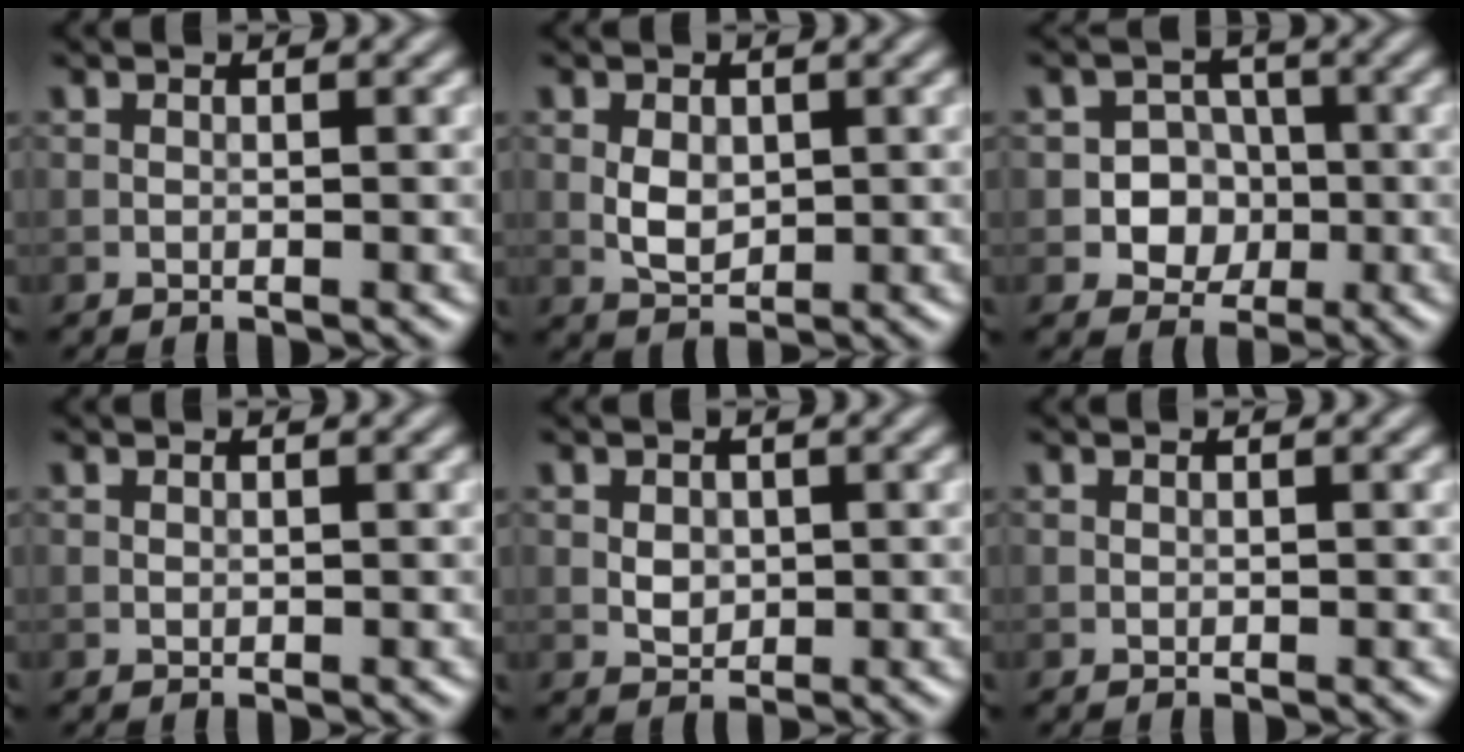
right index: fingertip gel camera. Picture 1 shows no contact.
{"total": 2.6, "force": [0.2, 1.8, 1.8], "torque": [-0.035, -0.001, 0.005]}
{"total": 4.5, "force": [-0.9, 4.0, 1.8], "torque": [-0.002, 0.000, -0.033]}
{"total": 0.0}
{"total": 1.7, "force": [0.2, 1.3, 1.0], "torque": [-0.017, -0.002, 0.005]}
{"total": 0.0}